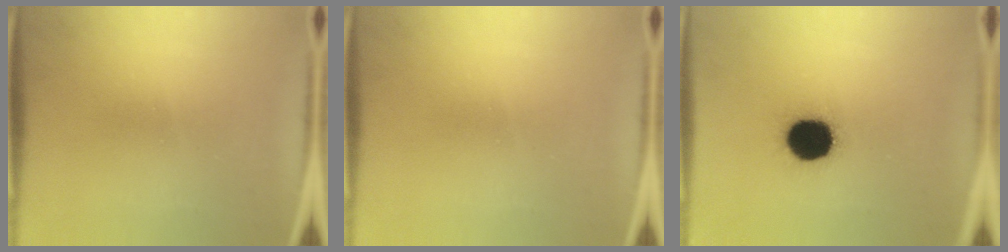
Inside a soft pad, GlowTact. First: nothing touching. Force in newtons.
{"total": 0.0}
{"total": 14.5}